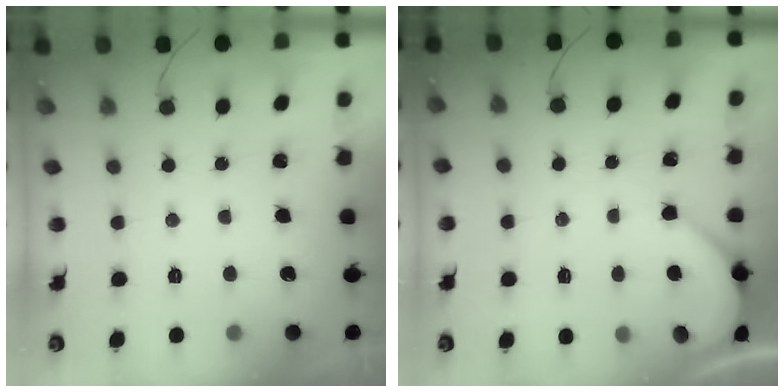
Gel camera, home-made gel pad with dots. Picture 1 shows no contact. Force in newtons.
{"total": 2.1, "press": 2.1, "slide": 0.3}